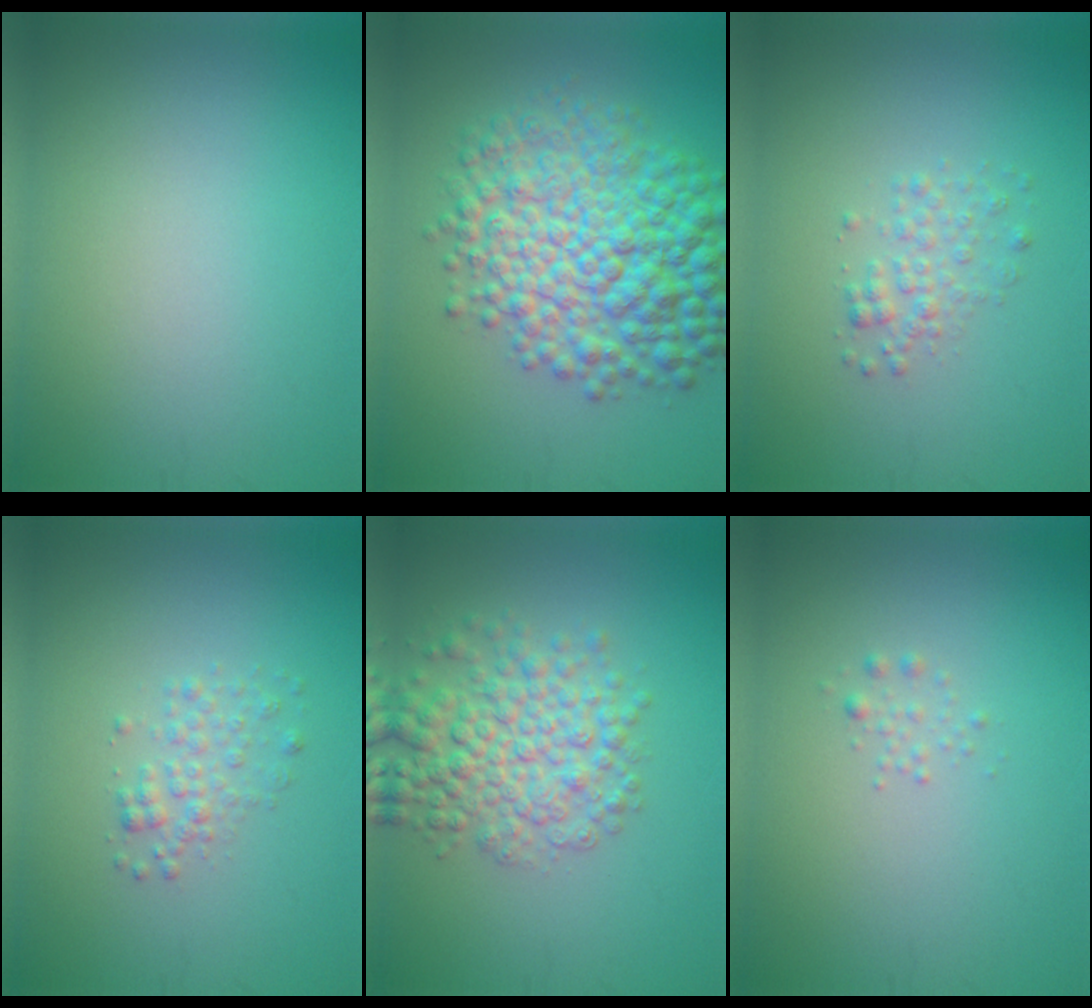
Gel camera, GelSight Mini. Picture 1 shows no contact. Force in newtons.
{"total": 10.5, "press": 10.5, "slide": 0.1}
{"total": 1.8, "press": 1.8, "slide": 0.1}
{"total": 1.8, "press": 1.8, "slide": 0.1}
{"total": 5.9, "press": 5.9, "slide": 0.1}
{"total": 0.8, "press": 0.8, "slide": 0.0}